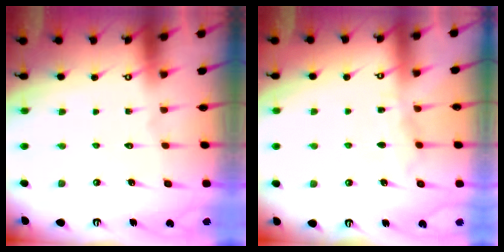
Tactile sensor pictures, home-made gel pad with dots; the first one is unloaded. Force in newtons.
{"total": 4.7, "press": 4.7, "slide": 0.6}